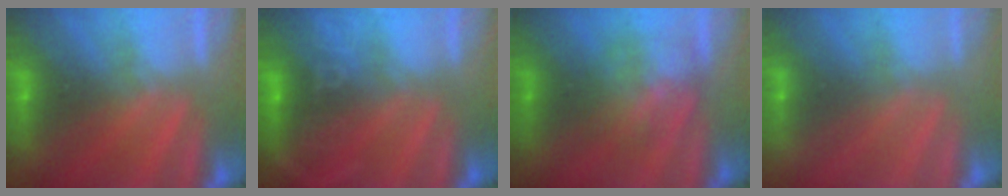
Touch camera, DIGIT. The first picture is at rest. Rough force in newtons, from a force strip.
{"total": 7.6}
{"total": 3.0}
{"total": 3.1}